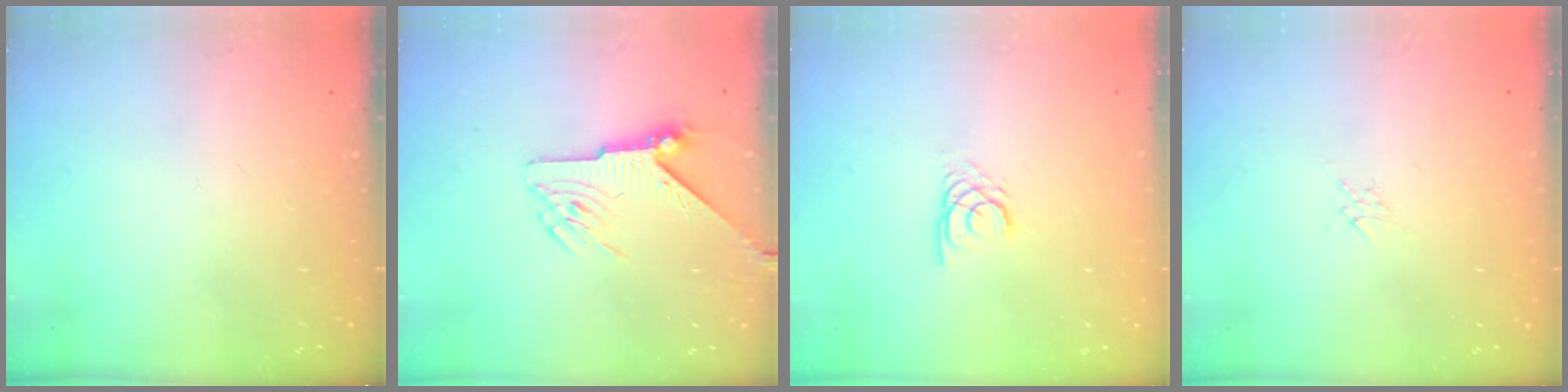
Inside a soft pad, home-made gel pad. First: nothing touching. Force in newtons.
{"total": 6.0, "press": 6.0, "slide": 0.4}
{"total": 2.2, "press": 2.2, "slide": 0.1}
{"total": 2.2, "press": 2.2, "slide": 0.4}